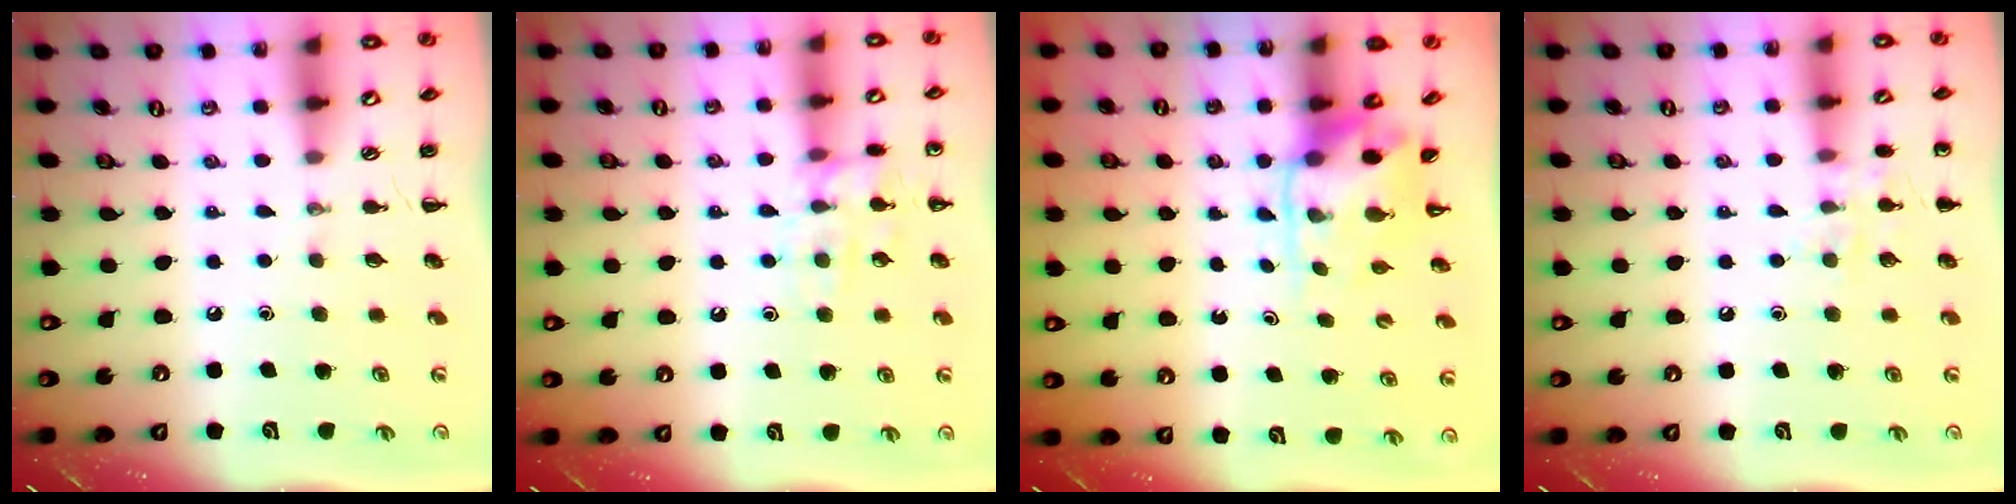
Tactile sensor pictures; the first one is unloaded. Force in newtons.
{"total": 10.2, "press": 10.2, "slide": 0.9}
{"total": 3.9, "press": 3.8, "slide": 0.8}
{"total": 6.9, "press": 6.8, "slide": 1.2}